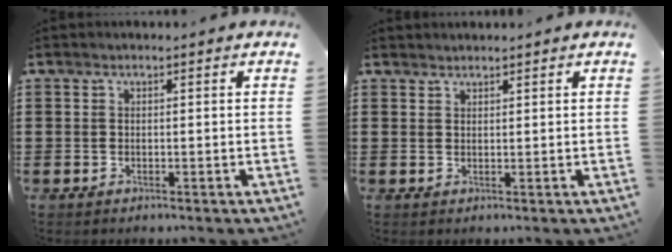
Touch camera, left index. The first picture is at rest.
{"total": 1.0, "force": [1.0, 0.1, 0.0], "torque": [-0.001, -0.001, 0.021]}